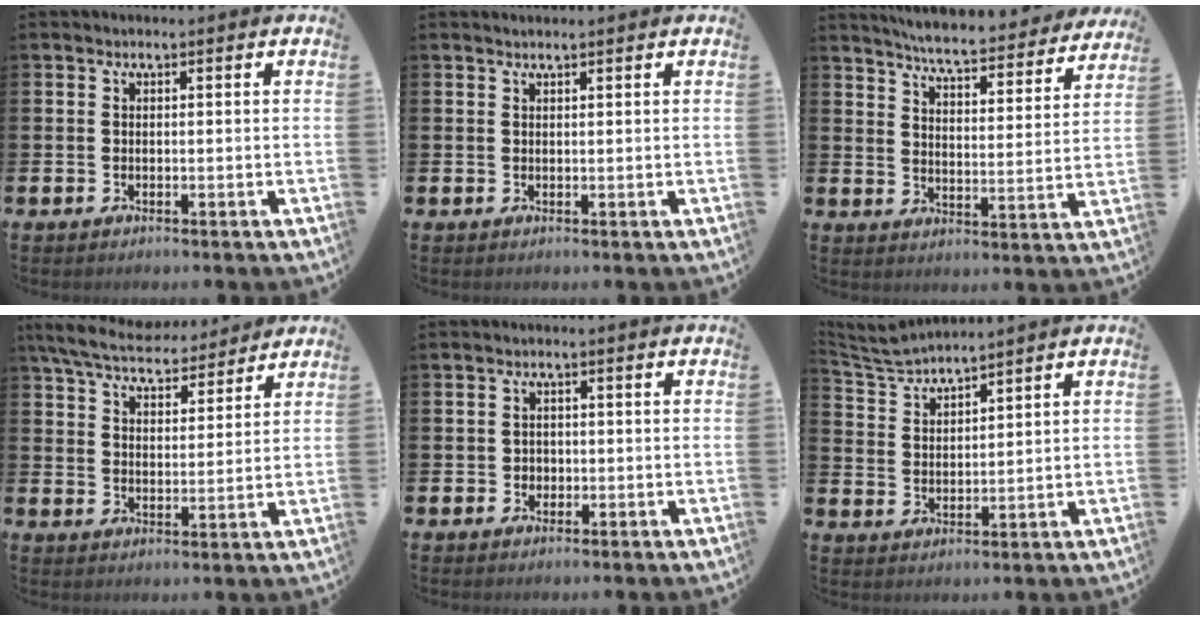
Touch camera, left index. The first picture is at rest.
{"total": 0.8, "force": [0.8, 0.0, 0.1], "torque": [0.004, -0.003, 0.014]}
{"total": 6.5, "force": [6.2, 0.3, 1.9], "torque": [-0.052, -0.048, 0.102]}
{"total": 7.0, "force": [6.4, 1.8, 2.1], "torque": [-0.067, -0.032, 0.112]}
{"total": 1.4, "force": [0.1, 1.3, 0.3], "torque": [0.006, 0.003, -0.004]}
{"total": 4.7, "force": [4.7, -0.2, 0.3], "torque": [-0.022, -0.025, 0.084]}